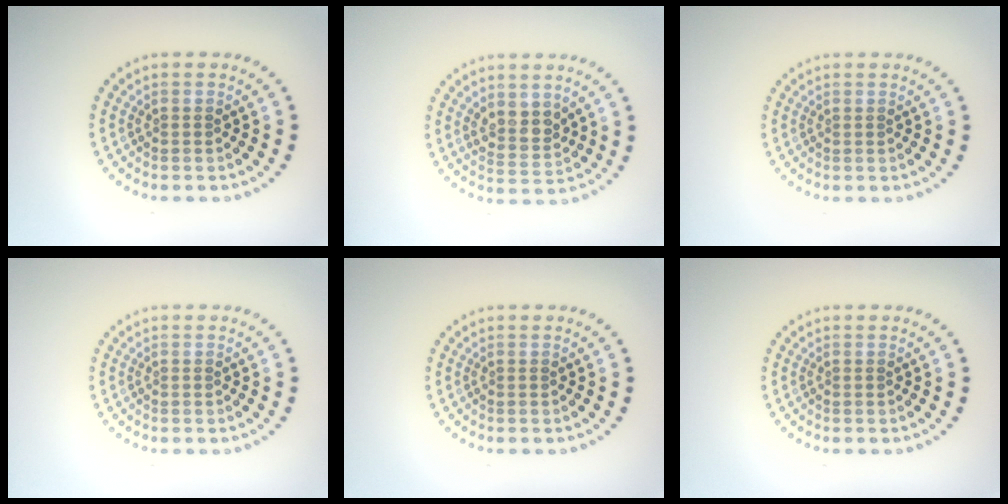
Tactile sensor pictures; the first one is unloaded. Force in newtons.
{"total": 2.4, "press": 2.2, "slide": 1.1}
{"total": 0.0}
{"total": 0.0}
{"total": 0.0}
{"total": 0.0}